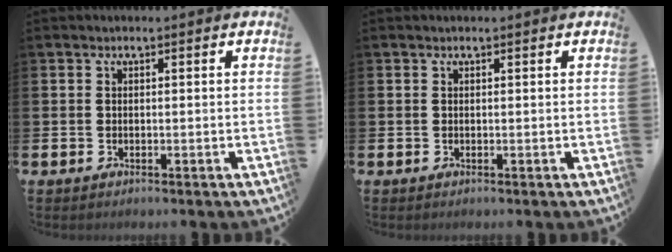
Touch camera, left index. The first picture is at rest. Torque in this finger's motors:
{"motor_torque": [0.04, -0.04, -0.16, -0.01]}